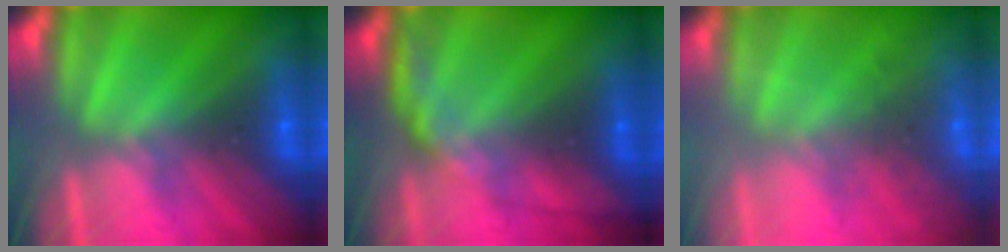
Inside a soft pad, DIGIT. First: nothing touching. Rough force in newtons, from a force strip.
{"total": 2.6}
{"total": 5.8}